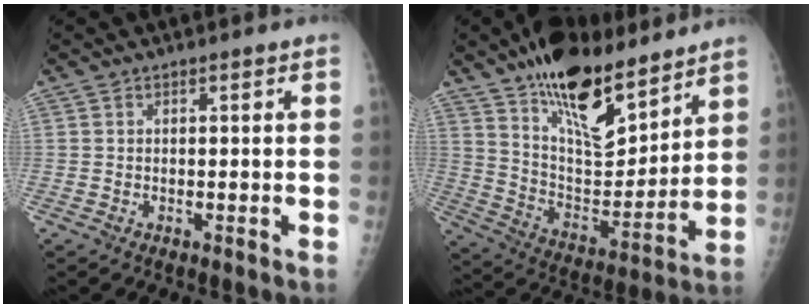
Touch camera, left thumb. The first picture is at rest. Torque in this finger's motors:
{"motor_torque": [2.17, -0.78, 1.65, -1.11, 0.20]}